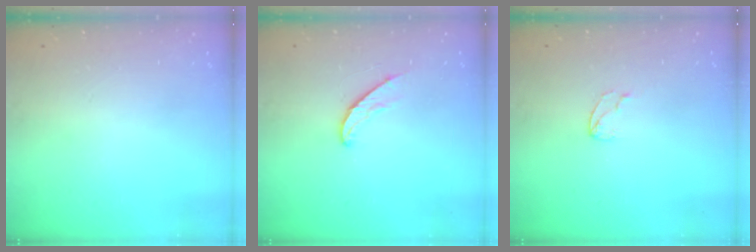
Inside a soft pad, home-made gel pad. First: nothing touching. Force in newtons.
{"total": 6.1, "press": 6.1, "slide": 0.4}
{"total": 2.5, "press": 2.5, "slide": 0.2}